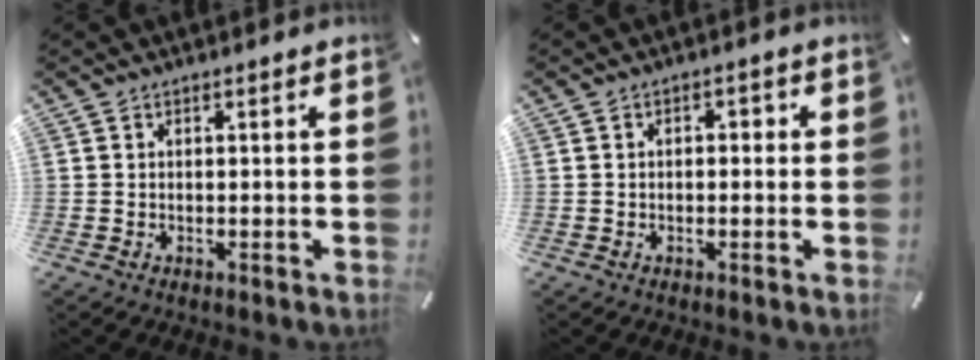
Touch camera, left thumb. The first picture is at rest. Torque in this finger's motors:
{"motor_torque": [0.02, 0.06, -0.15, -0.14, 0.00]}